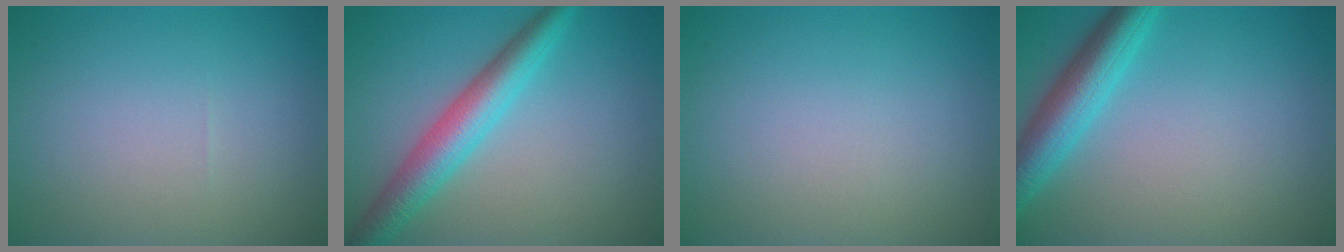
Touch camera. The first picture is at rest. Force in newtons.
{"total": 5.1, "press": 5.1, "slide": 0.2}
{"total": 0.0}
{"total": 5.0, "press": 5.0, "slide": 0.2}